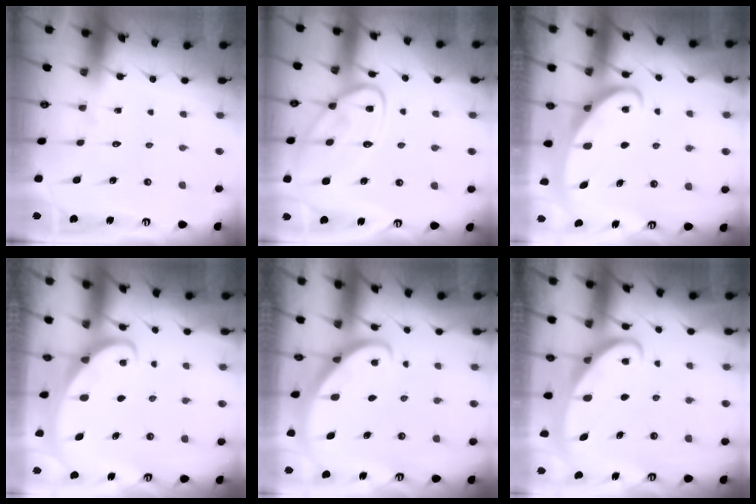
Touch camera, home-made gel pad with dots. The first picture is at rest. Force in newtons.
{"total": 13.2, "press": 13.2, "slide": 1.2}
{"total": 2.6, "press": 2.6, "slide": 0.3}
{"total": 1.5, "press": 1.5, "slide": 0.1}
{"total": 2.9, "press": 2.9, "slide": 0.2}
{"total": 2.6, "press": 2.6, "slide": 0.3}